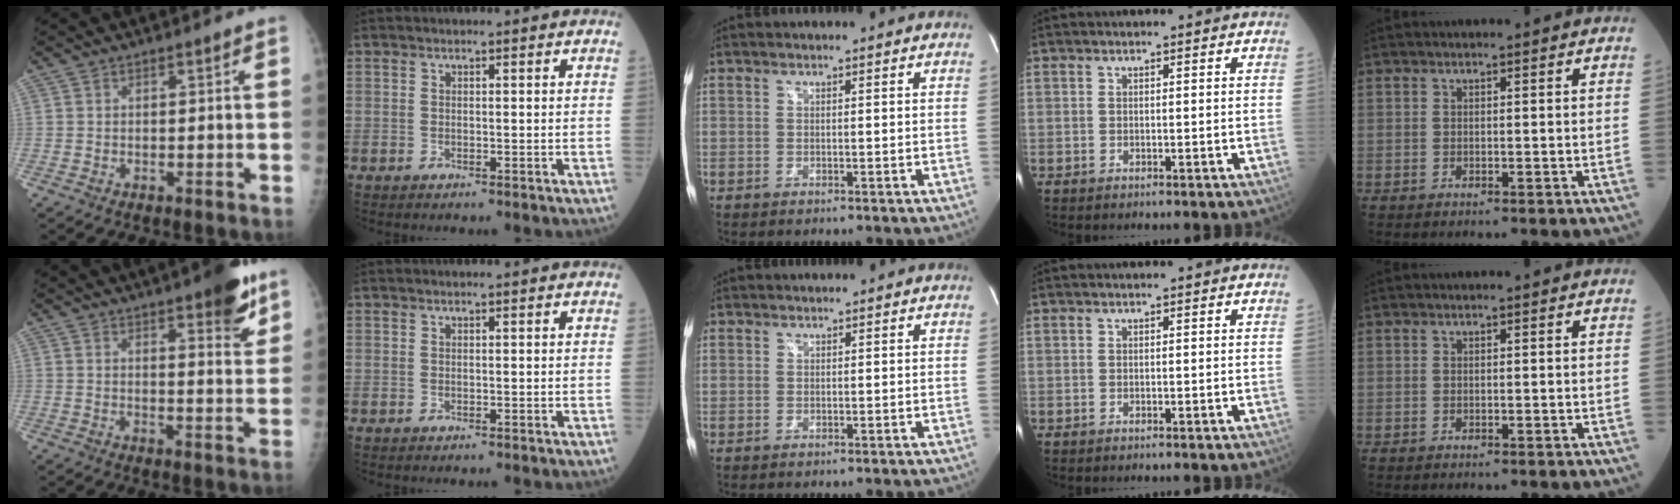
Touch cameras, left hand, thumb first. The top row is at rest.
{"thumb": {"total": 9.9, "force": [6.0, 2.8, 7.4], "torque": [-0.073, -0.030, 0.075]}, "middle": {"total": 0.9, "force": [0.7, 0.5, 0.0], "torque": [0.002, 0.001, 0.009]}}